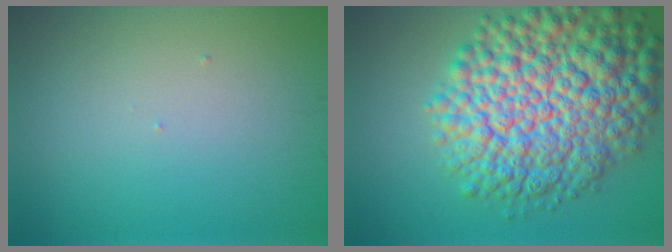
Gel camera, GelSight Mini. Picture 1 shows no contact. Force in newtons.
{"total": 12.8, "press": 12.8, "slide": 0.4}